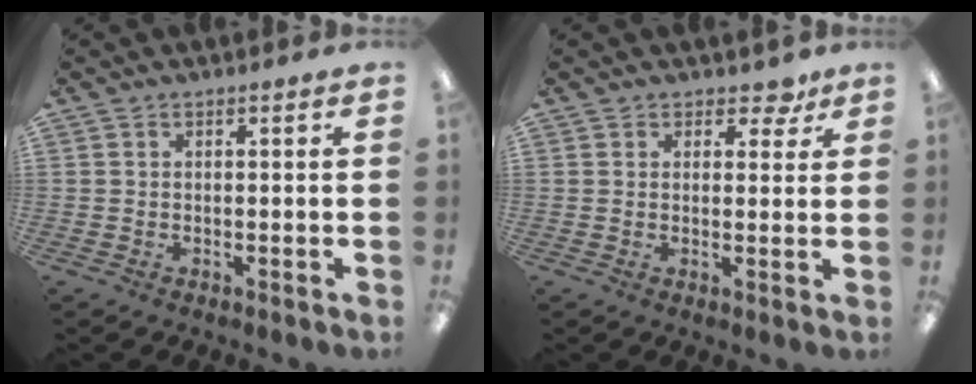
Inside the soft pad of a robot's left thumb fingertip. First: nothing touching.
{"total": 4.0, "force": [2.8, 2.6, 1.5], "torque": [-0.004, -0.011, 0.046]}